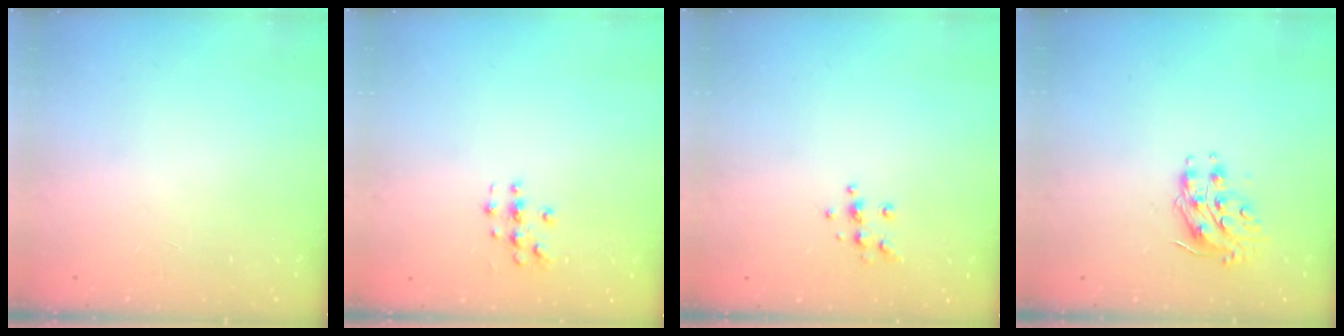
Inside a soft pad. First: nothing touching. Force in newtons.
{"total": 3.1, "press": 3.0, "slide": 0.3}
{"total": 5.7, "press": 5.6, "slide": 1.1}
{"total": 8.9, "press": 8.9, "slide": 0.7}